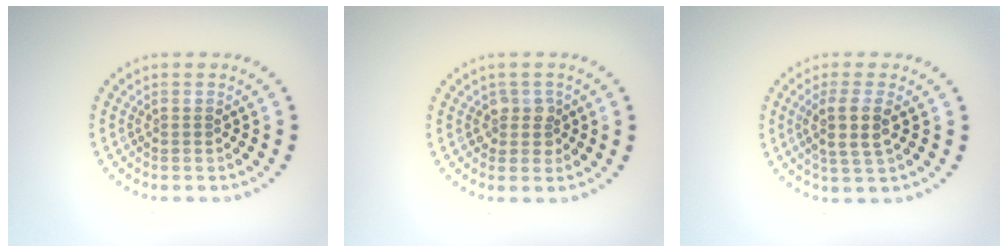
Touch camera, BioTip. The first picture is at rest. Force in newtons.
{"total": 1.7, "press": 1.5, "slide": 0.7}
{"total": 2.9, "press": 2.6, "slide": 1.3}